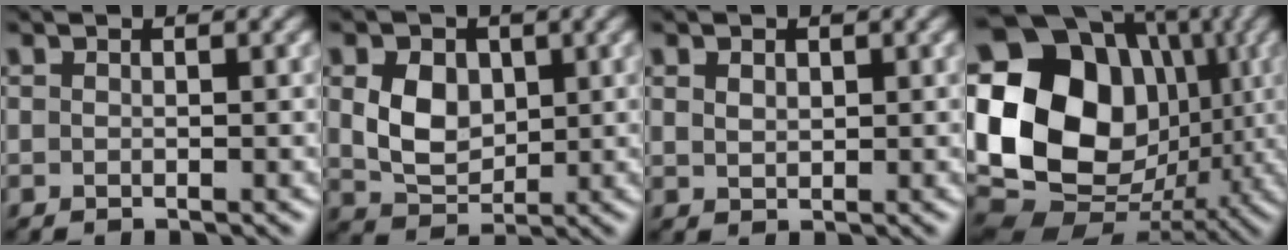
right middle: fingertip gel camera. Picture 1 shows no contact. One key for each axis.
{"total": 4.4, "fx": 0.8, "fy": 3.3, "fz": 2.8, "tx": -0.064, "ty": -0.004, "tz": 0.015}
{"total": 1.3, "fx": 0.7, "fy": 0.9, "fz": 0.7, "tx": -0.013, "ty": -0.002, "tz": 0.015}
{"total": 19.5, "fx": 2.0, "fy": 15.9, "fz": 11.2, "tx": -0.215, "ty": 0.008, "tz": 0.041}